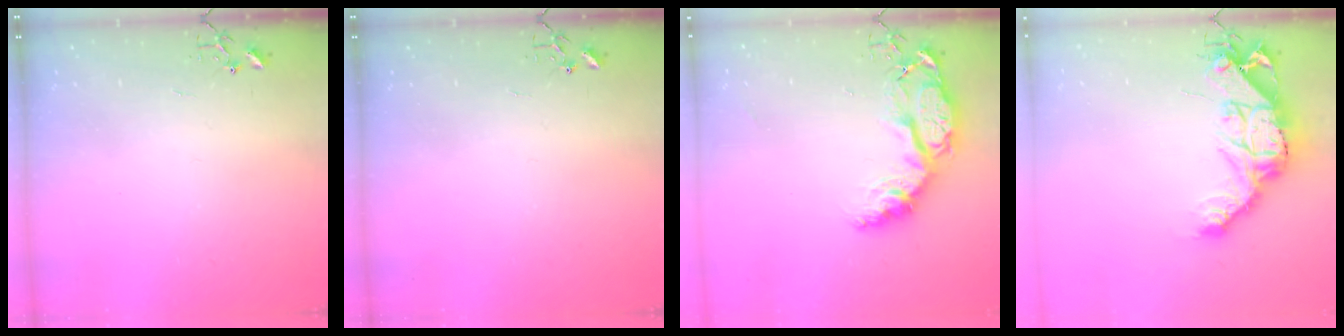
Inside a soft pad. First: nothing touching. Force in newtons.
{"total": 0.0}
{"total": 15.4, "press": 15.3, "slide": 1.2}
{"total": 16.7, "press": 16.6, "slide": 1.4}